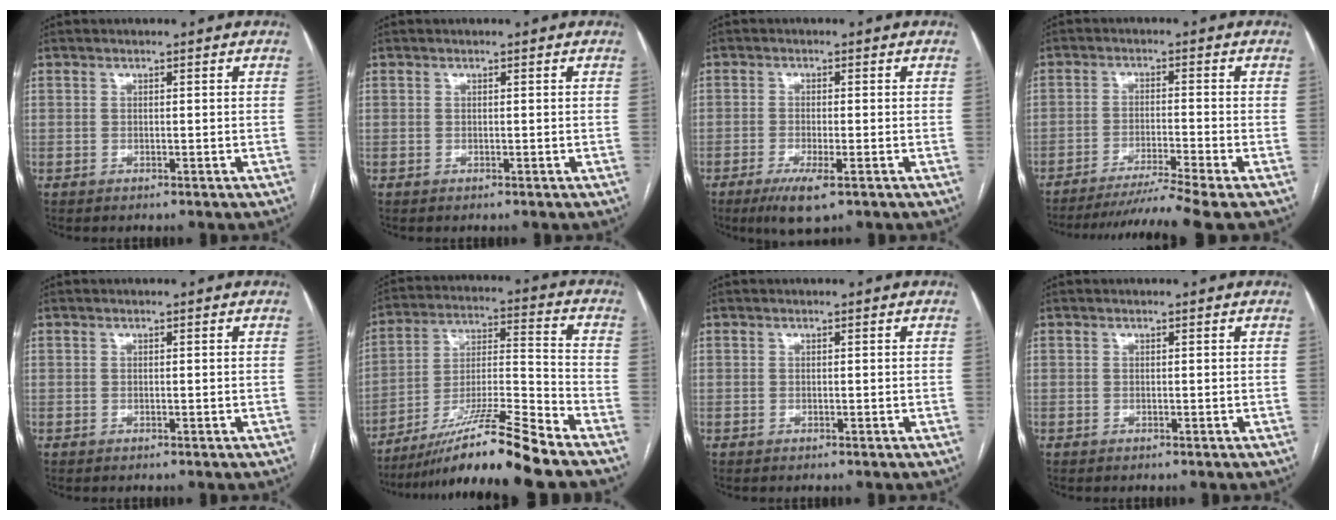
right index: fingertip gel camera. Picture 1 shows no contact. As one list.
[{"total": 0.0}, {"total": 5.1, "force": [-2.8, 0.8, 4.3], "torque": [-0.081, -0.012, -0.045]}, {"total": 9.0, "force": [-7.6, -3.0, 3.9], "torque": [-0.055, -0.025, -0.127]}, {"total": 0.0}, {"total": 15.9, "force": [-12.7, -1.6, 9.4], "torque": [-0.173, -0.007, -0.224]}, {"total": 0.0}, {"total": 0.0}]